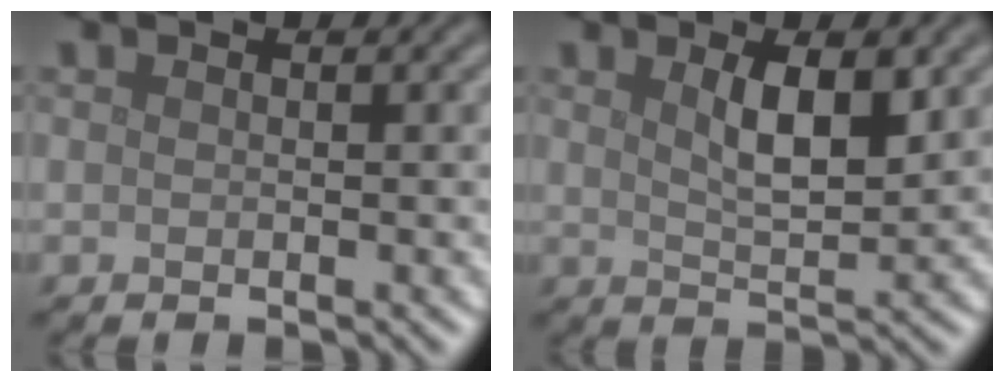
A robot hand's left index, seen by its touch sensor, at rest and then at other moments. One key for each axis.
{"total": 4.0, "fx": 1.6, "fy": 1.2, "fz": 3.5, "tx": -0.062, "ty": -0.001, "tz": 0.027}